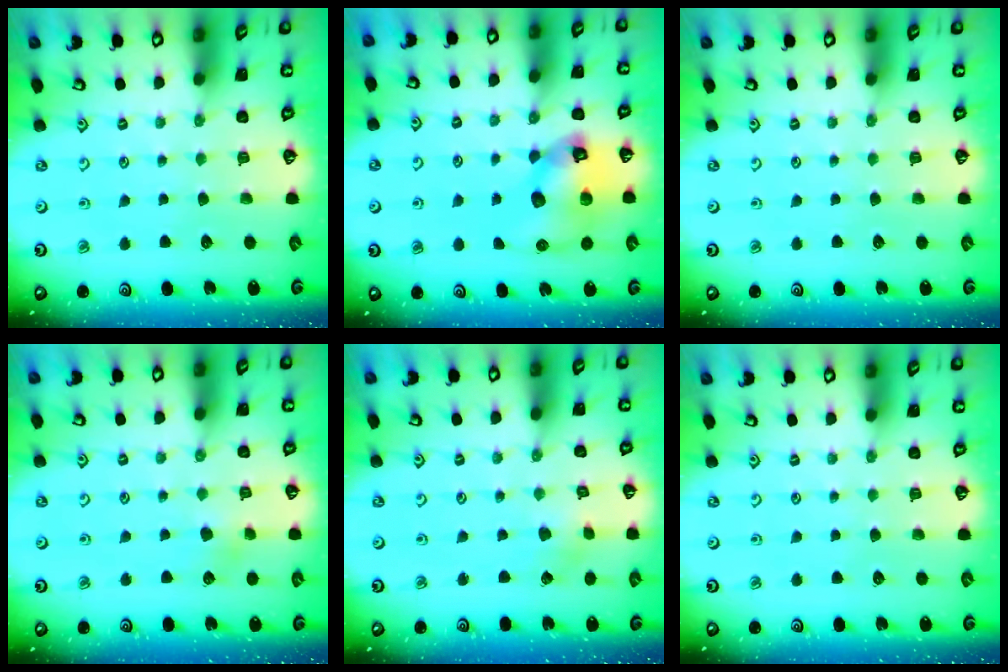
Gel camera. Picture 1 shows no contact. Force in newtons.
{"total": 12.7, "press": 12.6, "slide": 1.7}
{"total": 0.0}
{"total": 3.4, "press": 3.4, "slide": 0.3}
{"total": 1.7, "press": 1.7, "slide": 0.1}
{"total": 0.0}